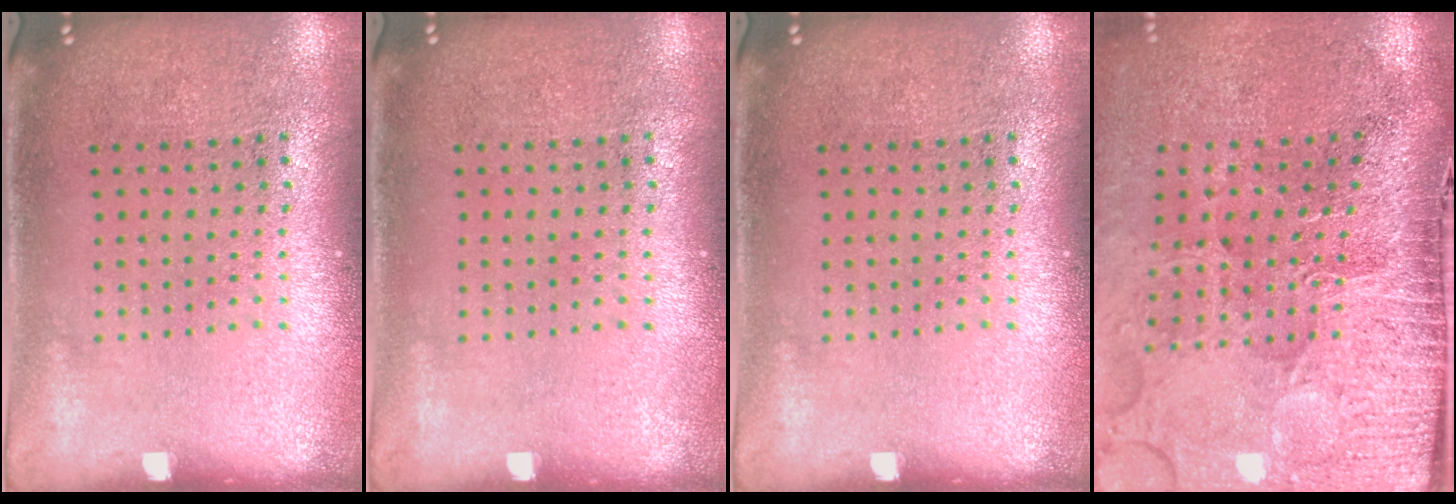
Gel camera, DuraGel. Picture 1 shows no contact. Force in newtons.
{"total": 0.0}
{"total": 0.0}
{"total": 4.0, "press": 3.6, "slide": 1.9}